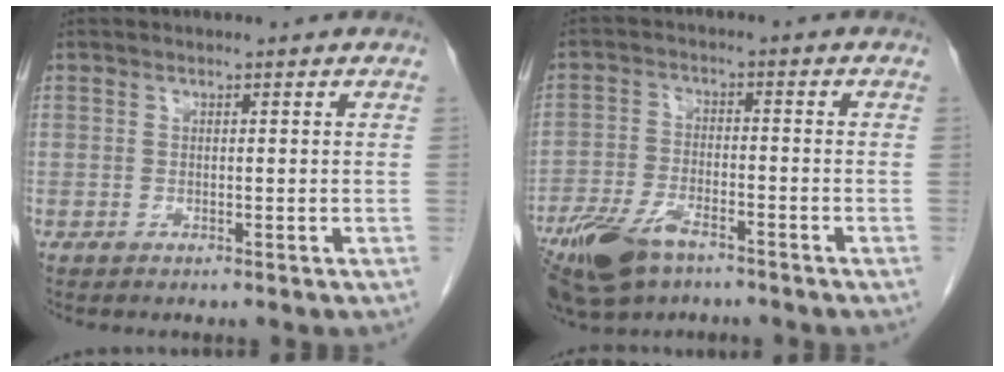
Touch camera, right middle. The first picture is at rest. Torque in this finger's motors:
{"motor_torque": [1.21, -0.93, 0.71, 0.17]}